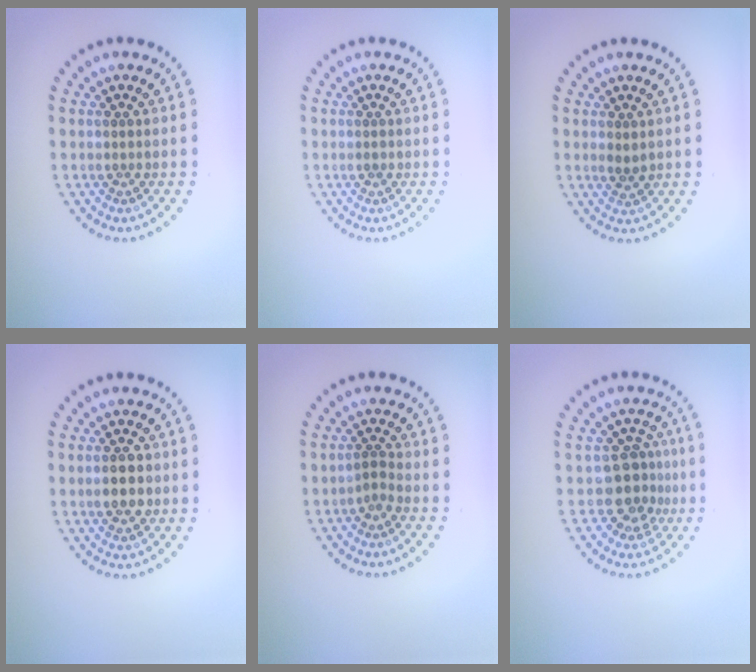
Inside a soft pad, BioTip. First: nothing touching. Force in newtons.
{"total": 0.6, "press": 0.6, "slide": 0.1}
{"total": 1.3, "press": 1.2, "slide": 0.5}
{"total": 3.0, "press": 3.0, "slide": 0.1}
{"total": 1.1, "press": 0.8, "slide": 0.7}
{"total": 3.6, "press": 3.0, "slide": 2.0}